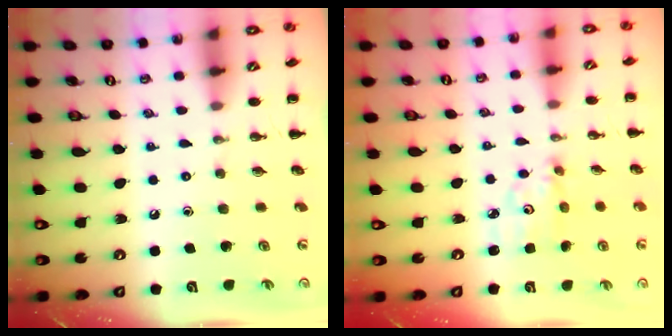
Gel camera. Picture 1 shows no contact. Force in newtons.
{"total": 3.5, "press": 3.5, "slide": 0.1}